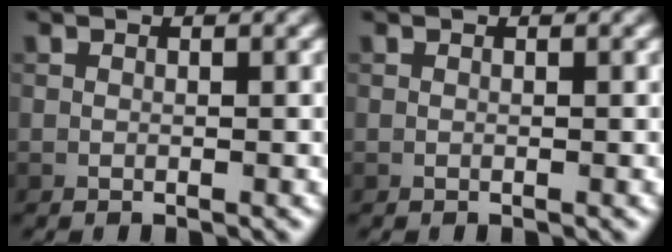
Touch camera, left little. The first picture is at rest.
{"total": 0.0}